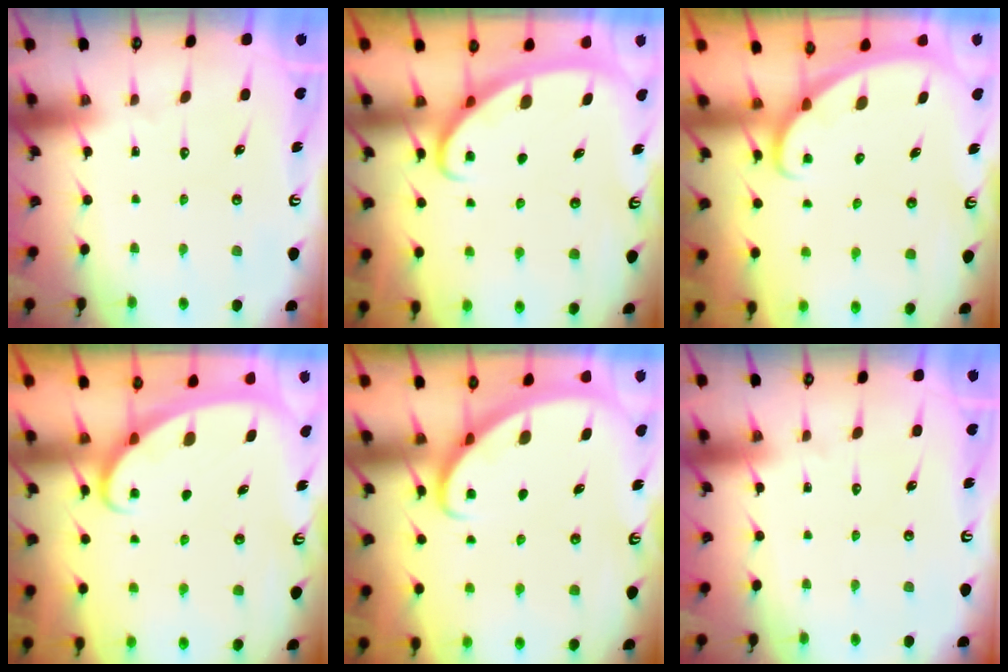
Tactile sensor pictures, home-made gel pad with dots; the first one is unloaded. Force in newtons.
{"total": 2.8, "press": 2.8, "slide": 0.4}
{"total": 1.8, "press": 1.8, "slide": 0.1}
{"total": 2.3, "press": 2.3, "slide": 0.3}
{"total": 2.8, "press": 2.8, "slide": 0.2}
{"total": 0.0}